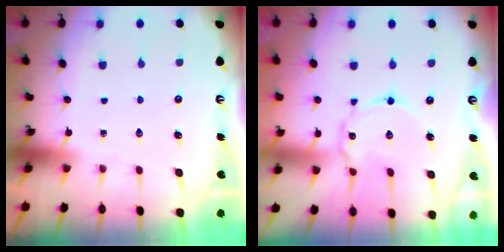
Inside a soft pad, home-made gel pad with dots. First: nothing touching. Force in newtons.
{"total": 3.6, "press": 3.6, "slide": 0.4}